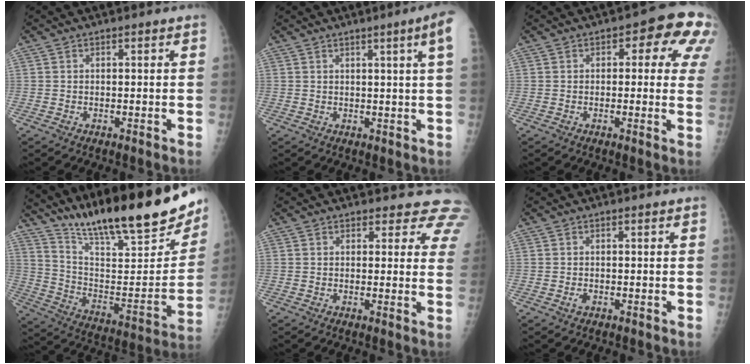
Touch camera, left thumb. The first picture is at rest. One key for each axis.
{"total": 6.0, "fx": 2.7, "fy": -1.1, "fz": 5.3, "tx": -0.068, "ty": -0.010, "tz": 0.032}
{"total": 10.4, "fx": 3.5, "fy": 4.8, "fz": 8.6, "tx": -0.046, "ty": 0.004, "tz": 0.029}
{"total": 27.7, "fx": 21.3, "fy": 5.4, "fz": 16.9, "tx": -0.242, "ty": -0.094, "tz": 0.334}
{"total": 8.2, "fx": 7.3, "fy": 3.5, "fz": 1.3, "tx": 0.040, "ty": -0.029, "tz": 0.051}
{"total": 0.6, "fx": -0.4, "fy": 0.4, "fz": 0.3, "tx": 0.001, "ty": 0.006, "tz": -0.006}